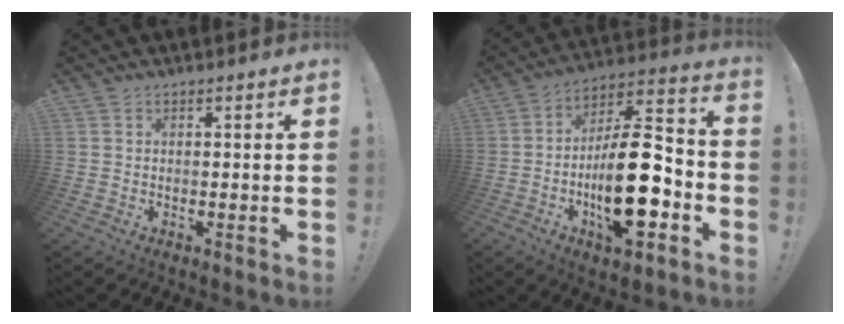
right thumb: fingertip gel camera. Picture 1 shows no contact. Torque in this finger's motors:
{"motor_torque": [2.29, 2.42, 1.38, -1.38, 0.53]}